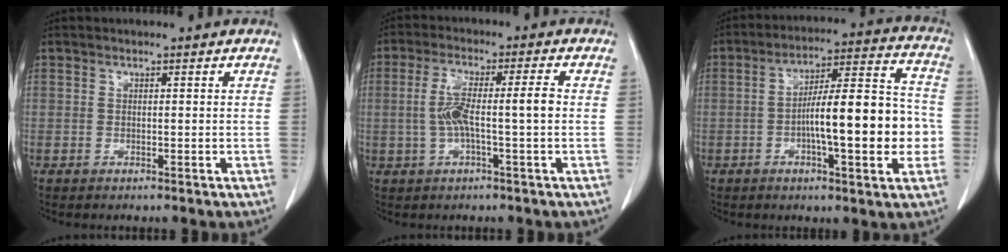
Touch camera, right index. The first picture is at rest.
{"total": 7.2, "force": [-0.4, 0.5, 7.1], "torque": [-0.145, 0.018, -0.007]}
{"total": 16.1, "force": [-2.7, 2.9, 15.6], "torque": [-0.243, 0.023, -0.041]}